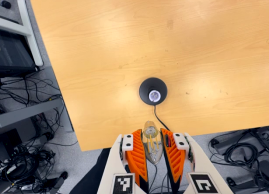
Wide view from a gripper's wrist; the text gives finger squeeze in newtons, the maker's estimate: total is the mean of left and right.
{"total": 20.9, "left": 23.7, "right": 18.1}